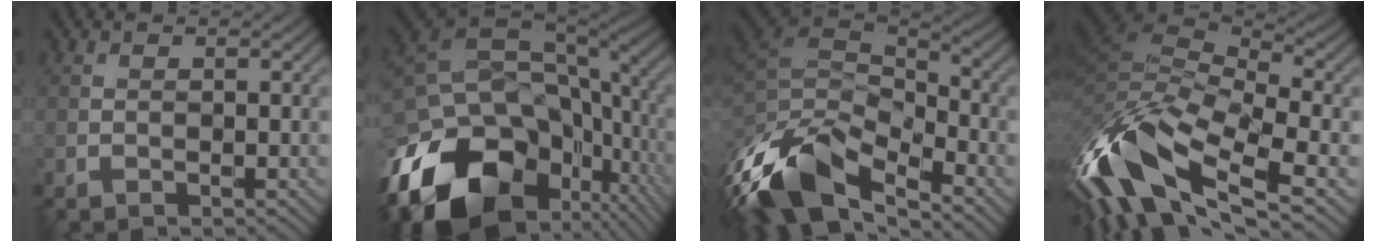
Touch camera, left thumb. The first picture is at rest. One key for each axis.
{"total": 19.8, "fx": -7.5, "fy": 13.7, "fz": 12.1, "tx": -0.272, "ty": -0.016, "tz": -0.108}
{"total": 15.2, "fx": -8.1, "fy": 7.3, "fz": 10.6, "tx": -0.267, "ty": -0.030, "tz": -0.132}
{"total": 16.5, "fx": -7.1, "fy": 6.4, "fz": 13.4, "tx": -0.319, "ty": -0.020, "tz": -0.133}